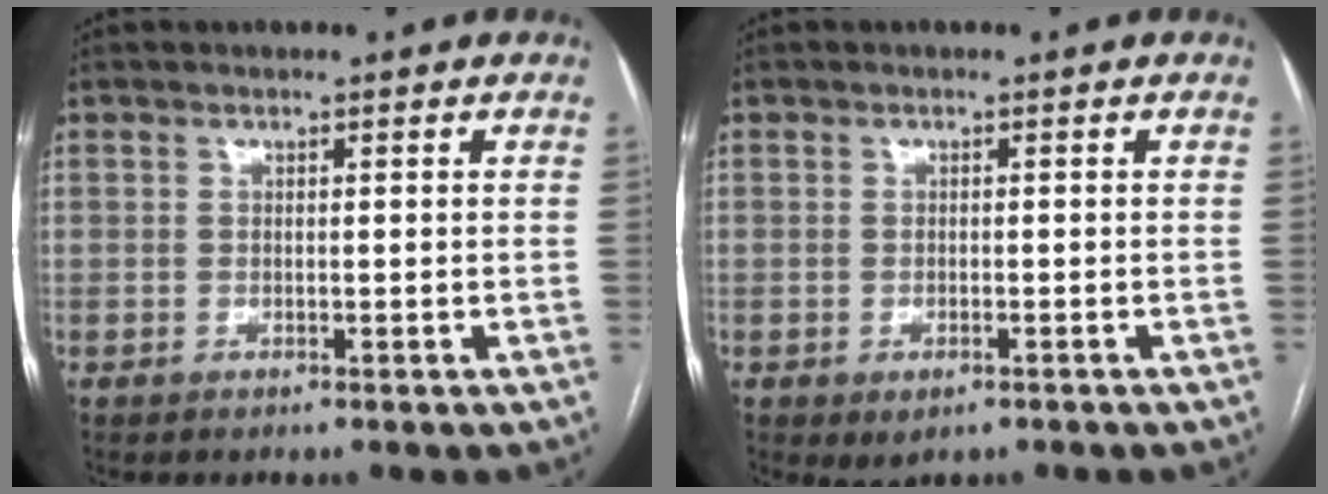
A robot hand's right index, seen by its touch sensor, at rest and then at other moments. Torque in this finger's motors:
{"motor_torque": [0.65, -0.41, 0.01, 0.00]}